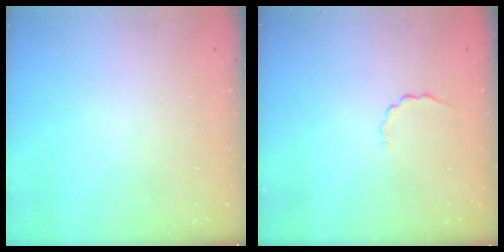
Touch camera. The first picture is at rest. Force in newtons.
{"total": 2.6, "press": 2.5, "slide": 0.8}